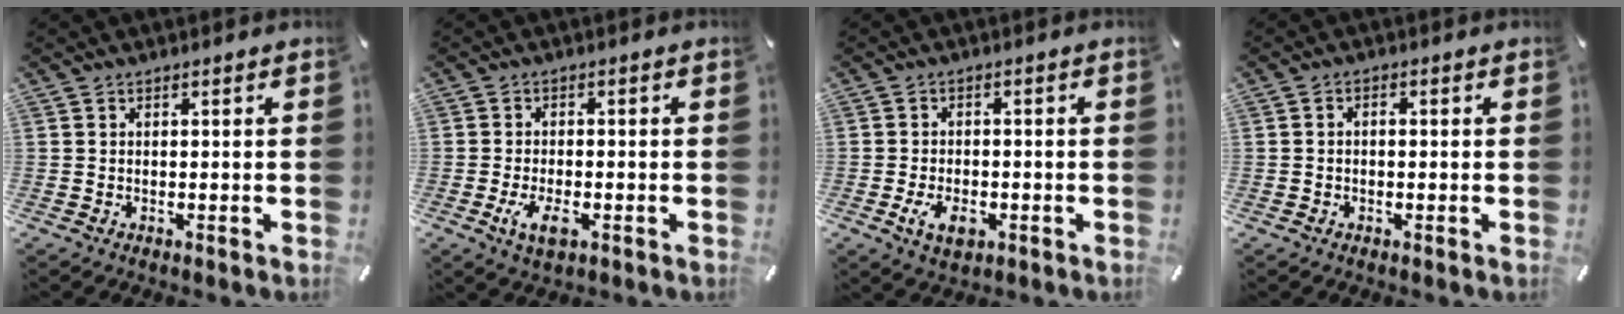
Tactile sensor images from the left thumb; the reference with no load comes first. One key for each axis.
{"total": 5.2, "fx": -2.0, "fy": 2.5, "fz": 4.1, "tx": -0.092, "ty": 0.000, "tz": -0.038}
{"total": 5.3, "fx": -2.0, "fy": 3.2, "fz": 3.7, "tx": -0.071, "ty": 0.001, "tz": -0.039}
{"total": 1.2, "fx": -0.3, "fy": 0.8, "fz": 0.9, "tx": -0.017, "ty": 0.004, "tz": -0.008}